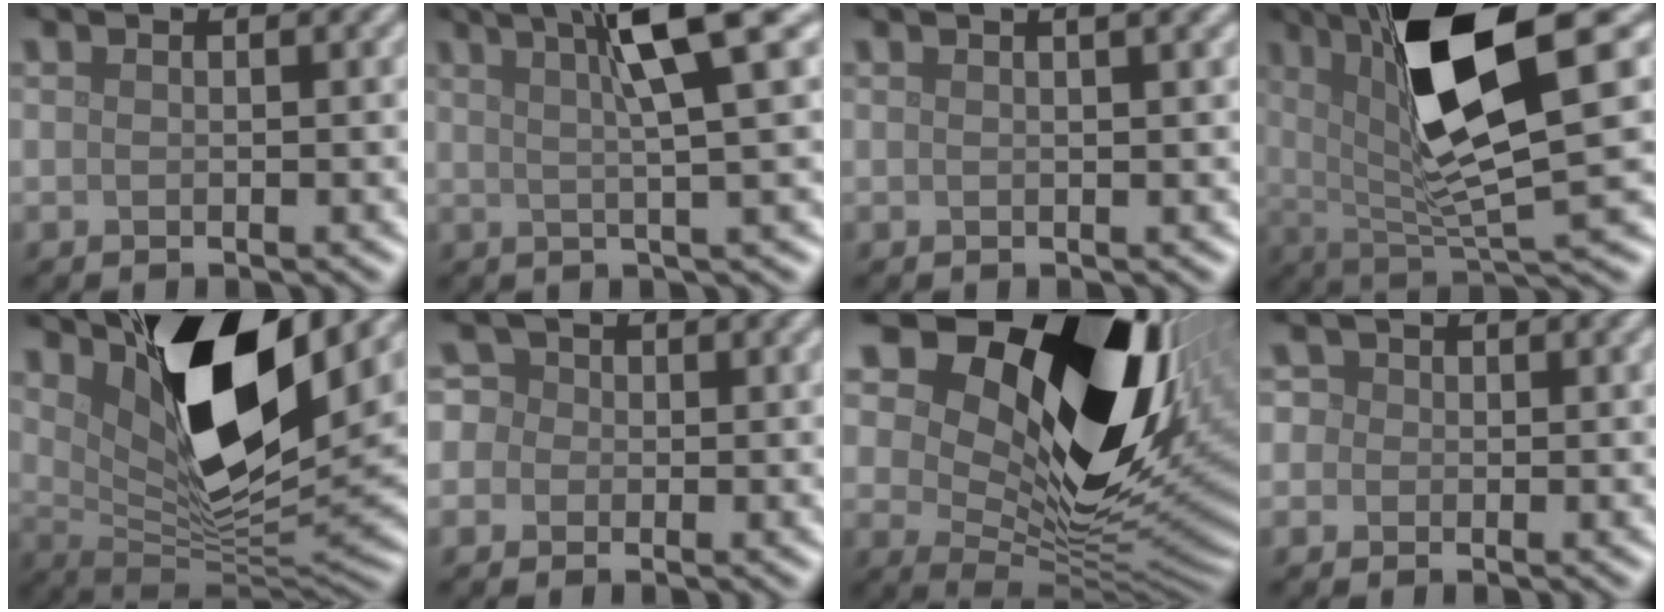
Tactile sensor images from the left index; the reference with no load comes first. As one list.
[{"total": 8.0, "force": [3.4, 1.1, 7.1], "torque": [-0.086, 0.024, 0.048]}, {"total": 3.9, "force": [1.9, 1.6, 3.1], "torque": [-0.012, 0.013, 0.000]}, {"total": 11.3, "force": [3.8, 2.6, 10.3], "torque": [-0.166, -0.003, 0.069]}, {"total": 11.9, "force": [5.6, 4.8, 9.4], "torque": [-0.166, -0.016, 0.116]}, {"total": 4.0, "force": [0.6, 3.7, 1.4], "torque": [-0.007, 0.041, -0.024]}, {"total": 19.3, "force": [7.9, 11.2, 13.7], "torque": [-0.221, 0.017, 0.145]}, {"total": 2.7, "force": [0.9, 2.3, 1.0], "torque": [0.006, 0.018, -0.017]}]